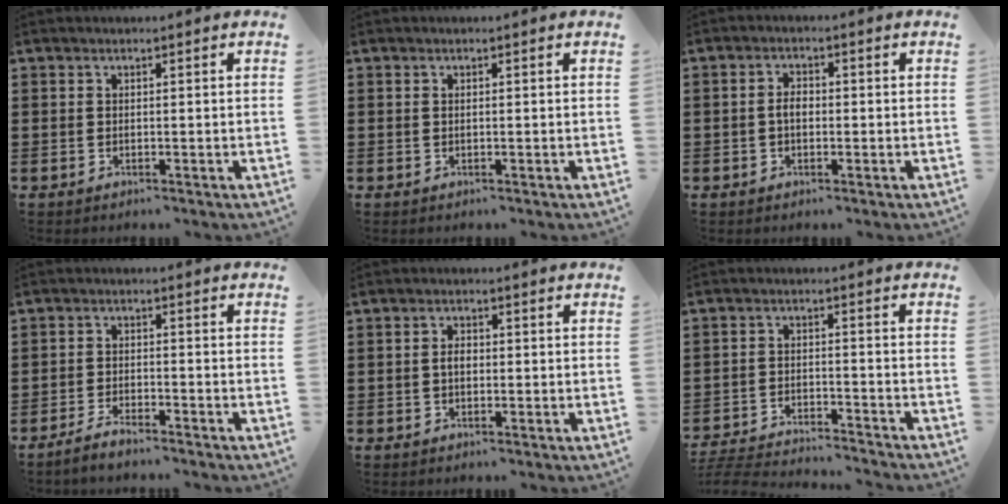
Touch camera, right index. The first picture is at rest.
{"total": 0.0}
{"total": 2.3, "force": [-0.4, 1.2, 1.9], "torque": [-0.036, 0.004, -0.007]}
{"total": 2.3, "force": [-2.2, 0.1, 0.6], "torque": [-0.013, 0.007, -0.043]}
{"total": 2.0, "force": [-0.2, 1.1, 1.7], "torque": [-0.032, 0.005, -0.005]}
{"total": 4.5, "force": [-4.5, -0.1, 0.7], "torque": [-0.026, -0.006, -0.096]}